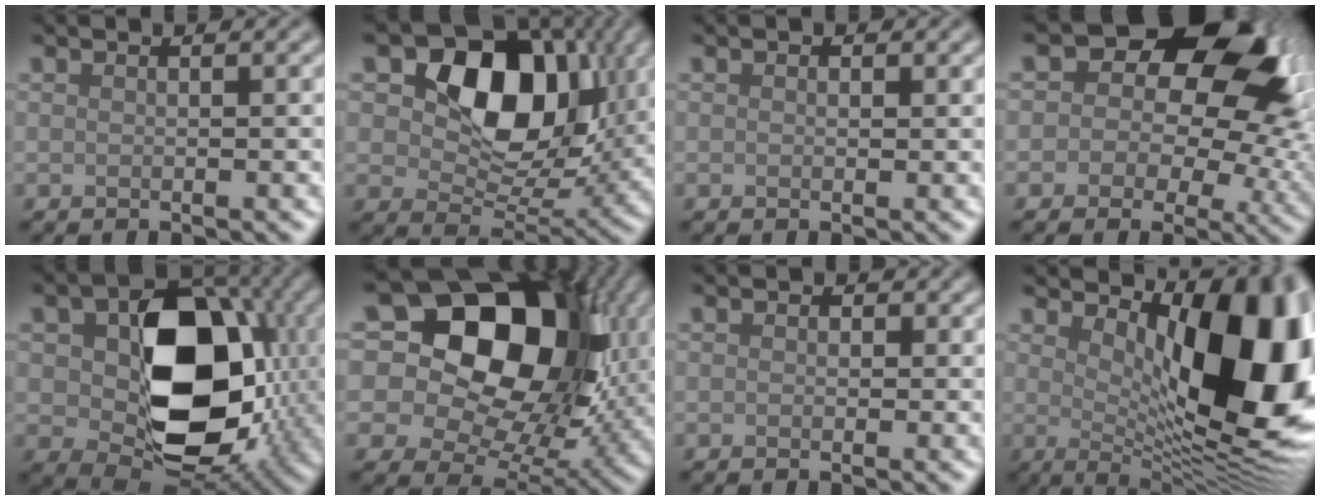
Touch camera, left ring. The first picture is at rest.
{"total": 11.7, "force": [3.7, 8.1, 7.7], "torque": [-0.120, -0.007, 0.056]}
{"total": 0.6, "force": [0.2, 0.5, 0.3], "torque": [-0.001, -0.003, 0.000]}
{"total": 14.7, "force": [4.6, 9.8, 10.0], "torque": [-0.112, 0.029, 0.058]}
{"total": 13.4, "force": [0.3, 9.1, 9.8], "torque": [-0.134, -0.005, 0.011]}
{"total": 21.1, "force": [7.2, 15.0, 12.9], "torque": [-0.252, 0.072, 0.128]}
{"total": 0.9, "force": [0.2, 0.8, 0.3], "torque": [-0.001, -0.003, -0.001]}
{"total": 13.5, "force": [2.4, 5.8, 11.9], "torque": [-0.138, -0.005, 0.040]}